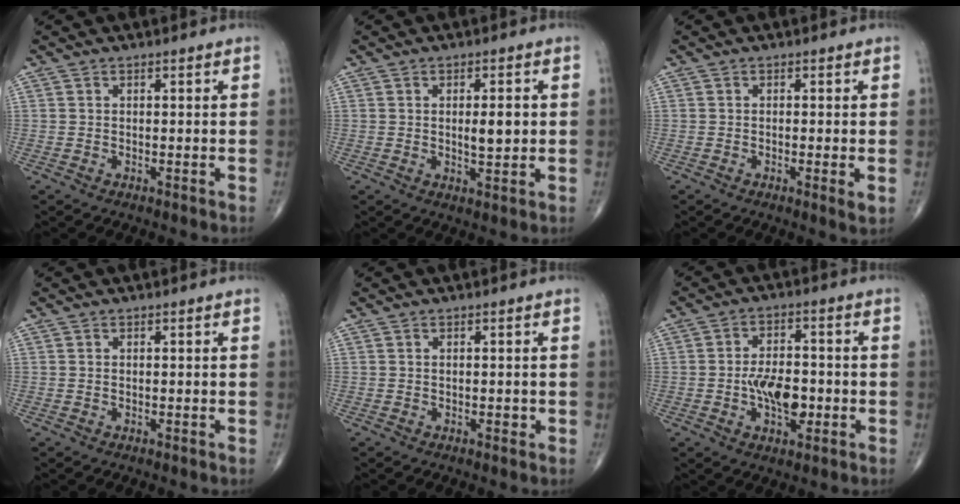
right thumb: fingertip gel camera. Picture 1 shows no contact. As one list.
[{"total": 4.8, "force": [0.4, 1.7, 4.4], "torque": [-0.063, -0.006, 0.008]}, {"total": 2.2, "force": [-0.4, 0.3, 2.1], "torque": [-0.042, -0.009, -0.010]}, {"total": 0.0}, {"total": 0.8, "force": [-0.1, 0.5, 0.7], "torque": [-0.007, 0.000, -0.003]}, {"total": 8.8, "force": [-1.7, 4.8, 7.2], "torque": [-0.108, 0.014, -0.028]}]